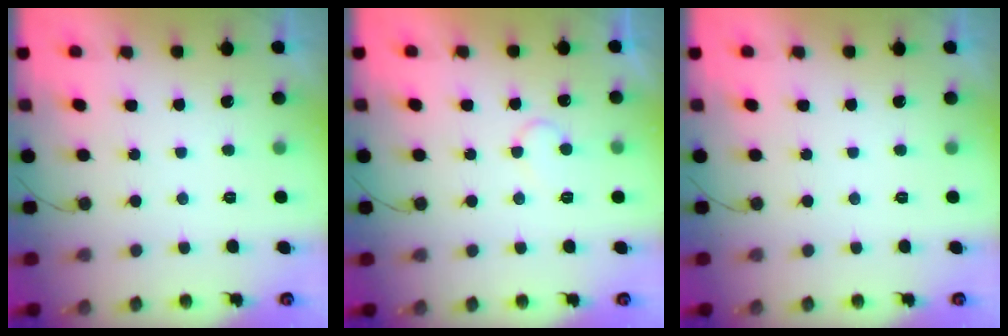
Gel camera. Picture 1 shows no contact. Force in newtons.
{"total": 5.6, "press": 5.6, "slide": 0.5}
{"total": 0.0}